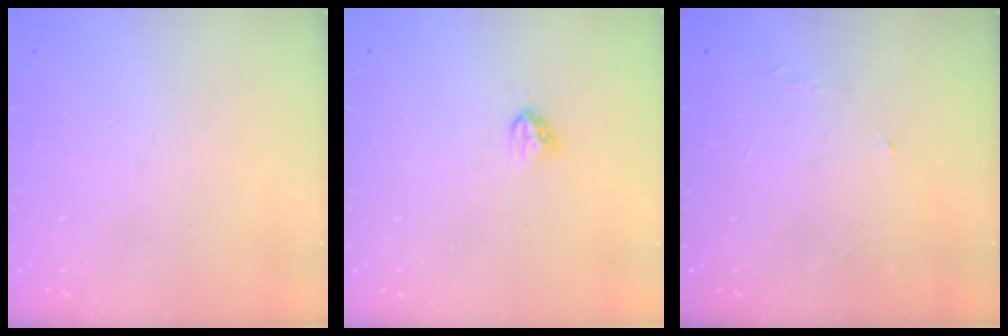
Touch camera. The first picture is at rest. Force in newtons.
{"total": 3.8, "press": 3.8, "slide": 0.3}
{"total": 3.1, "press": 3.1, "slide": 0.5}